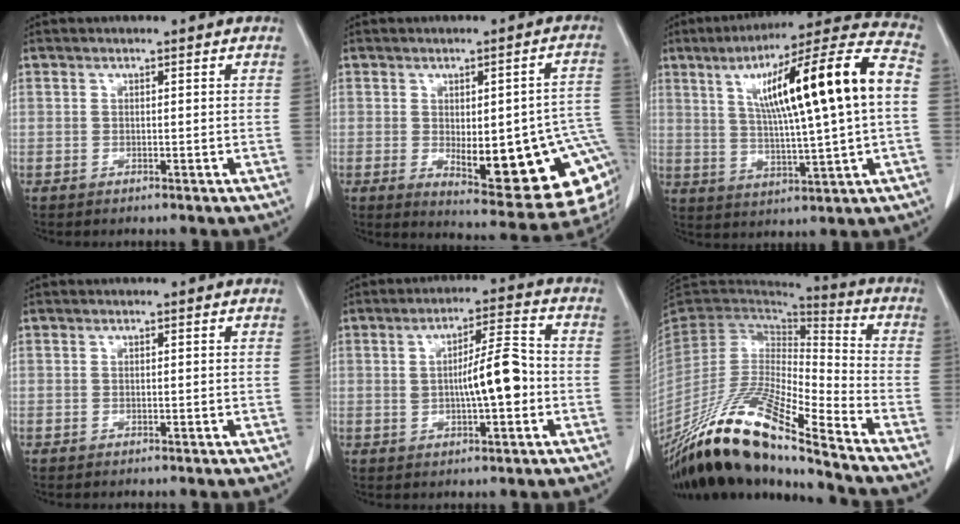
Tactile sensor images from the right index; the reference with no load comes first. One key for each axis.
{"total": 19.8, "fx": -3.3, "fy": 5.4, "fz": 18.8, "tx": -0.166, "ty": 0.010, "tz": -0.018}
{"total": 20.7, "fx": 3.5, "fy": 1.3, "fz": 20.4, "tx": -0.316, "ty": 0.032, "tz": 0.048}
{"total": 0.0}
{"total": 8.2, "fx": -0.7, "fy": 1.5, "fz": 8.0, "tx": -0.130, "ty": 0.013, "tz": -0.012}
{"total": 21.7, "fx": -17.2, "fy": 1.0, "fz": 13.2, "tx": -0.273, "ty": -0.028, "tz": -0.324}